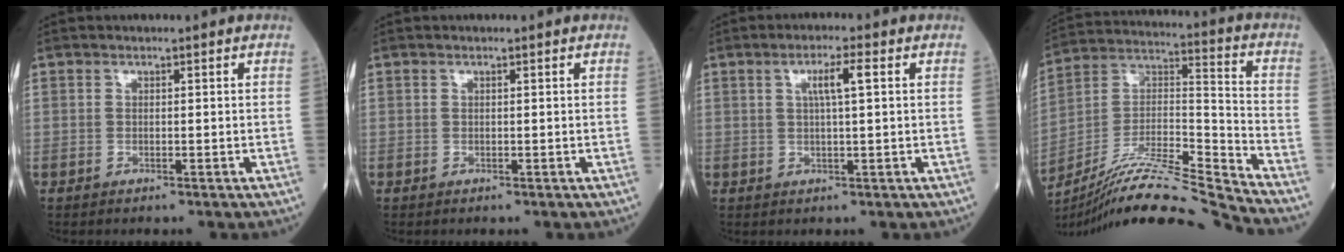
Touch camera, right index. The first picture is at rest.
{"total": 0.0}
{"total": 3.8, "force": [1.1, 0.0, 3.7], "torque": [-0.066, 0.004, 0.018]}
{"total": 19.2, "force": [-17.4, -2.0, 7.9], "torque": [-0.159, 0.016, -0.310]}